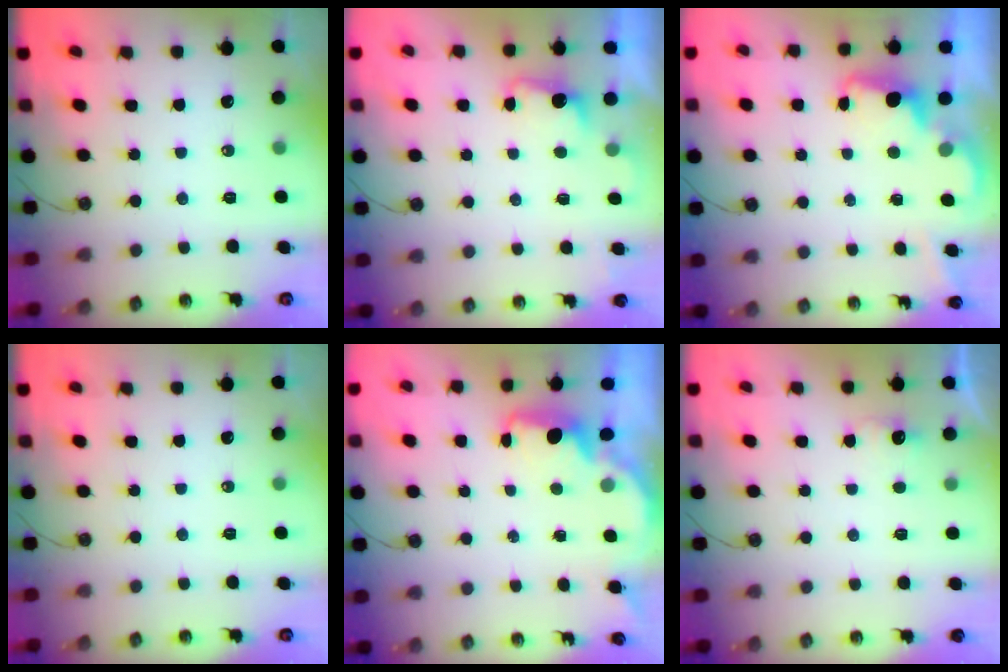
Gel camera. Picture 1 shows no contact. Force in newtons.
{"total": 2.6, "press": 2.4, "slide": 1.0}
{"total": 3.1, "press": 3.1, "slide": 0.4}
{"total": 0.0}
{"total": 1.9, "press": 1.8, "slide": 0.7}
{"total": 2.6, "press": 2.4, "slide": 0.8}